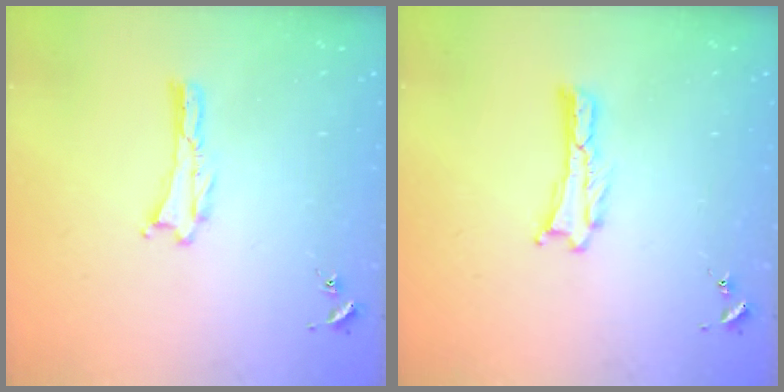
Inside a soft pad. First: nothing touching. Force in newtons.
{"total": 0.0}